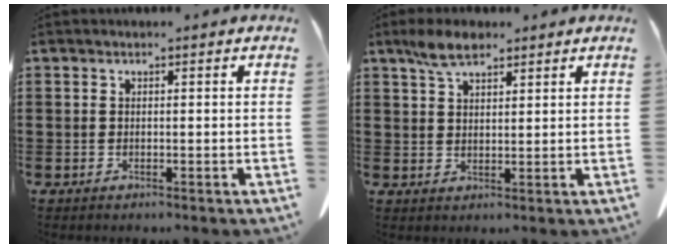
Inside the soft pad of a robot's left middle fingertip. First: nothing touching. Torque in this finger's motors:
{"motor_torque": [0.87, 0.64, -0.03, 0.01]}